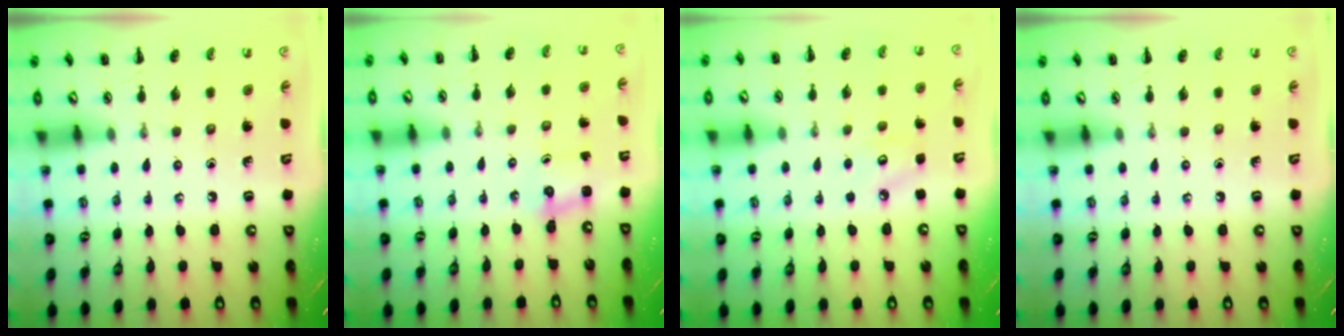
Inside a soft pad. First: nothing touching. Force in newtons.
{"total": 2.0, "press": 1.9, "slide": 0.7}
{"total": 3.8, "press": 3.6, "slide": 1.1}
{"total": 0.0}